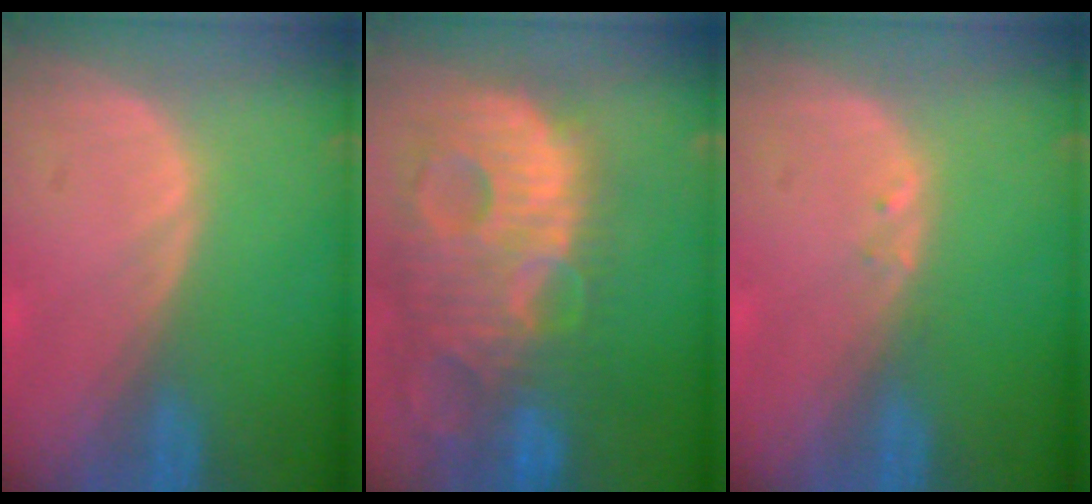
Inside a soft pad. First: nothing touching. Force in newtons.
{"total": 14.1, "press": 12.2, "slide": 7.1}
{"total": 0.6, "press": 0.6, "slide": 0.1}